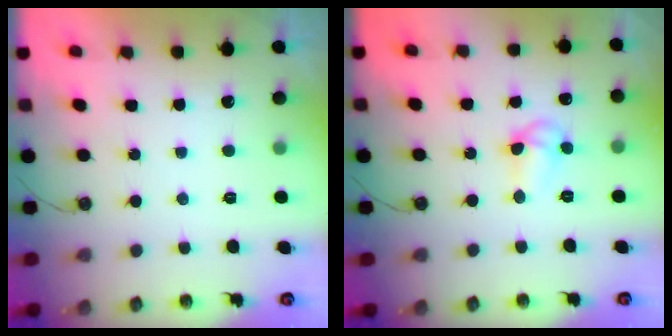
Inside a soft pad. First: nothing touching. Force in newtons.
{"total": 7.1, "press": 7.1, "slide": 0.7}